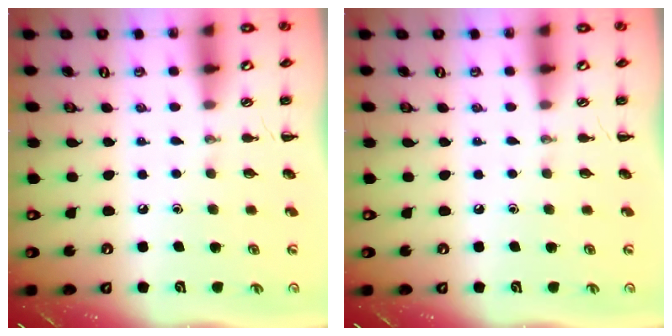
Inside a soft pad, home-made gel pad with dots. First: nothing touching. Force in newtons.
{"total": 0.0}